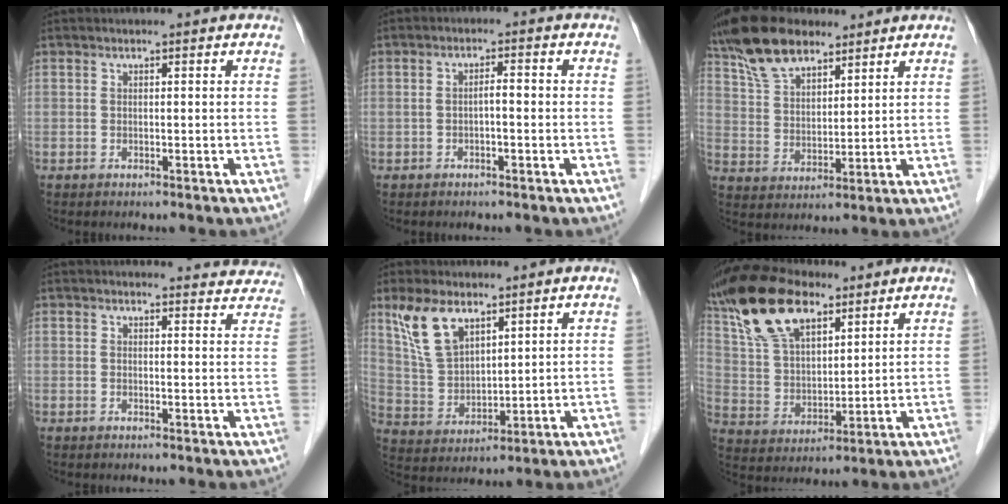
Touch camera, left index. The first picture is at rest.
{"total": 2.2, "force": [-0.5, 0.5, 2.1], "torque": [-0.033, 0.009, -0.009]}
{"total": 10.7, "force": [8.2, 4.7, 5.1], "torque": [-0.108, 0.028, 0.161]}
{"total": 7.9, "force": [7.7, 1.8, 0.2], "torque": [0.030, -0.017, 0.055]}
{"total": 8.3, "force": [5.6, 3.8, 4.8], "torque": [-0.107, 0.009, 0.125]}
{"total": 14.6, "force": [9.6, 6.5, 8.9], "torque": [-0.189, 0.033, 0.187]}